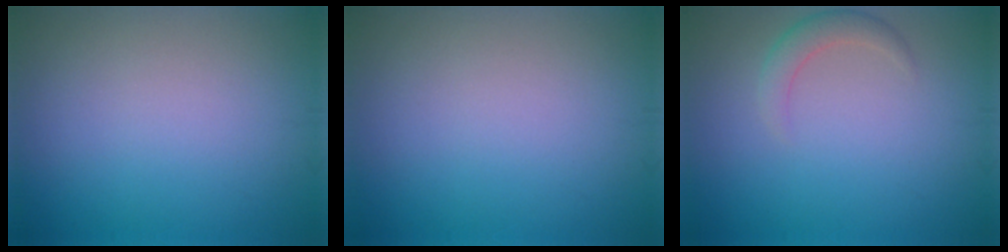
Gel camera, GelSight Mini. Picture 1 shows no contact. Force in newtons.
{"total": 0.0}
{"total": 1.9, "press": 1.9, "slide": 0.0}